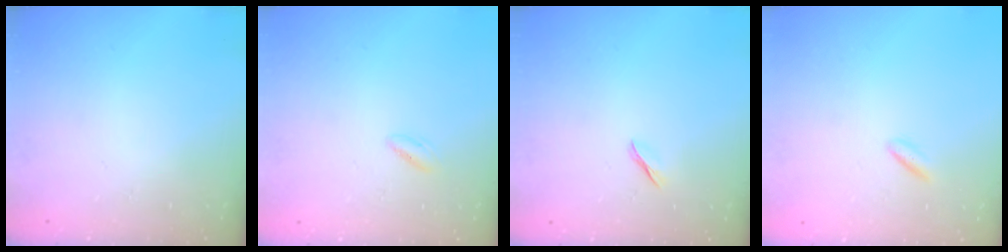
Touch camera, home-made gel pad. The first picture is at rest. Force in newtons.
{"total": 1.1, "press": 0.9, "slide": 0.7}
{"total": 1.7, "press": 1.6, "slide": 0.5}
{"total": 1.8, "press": 1.6, "slide": 0.8}